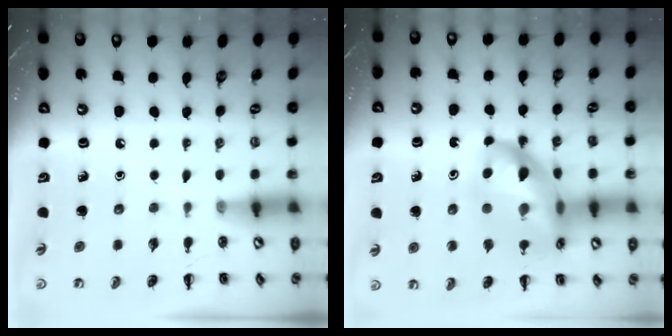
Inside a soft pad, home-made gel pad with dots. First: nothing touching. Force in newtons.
{"total": 22.0, "press": 21.5, "slide": 4.6}